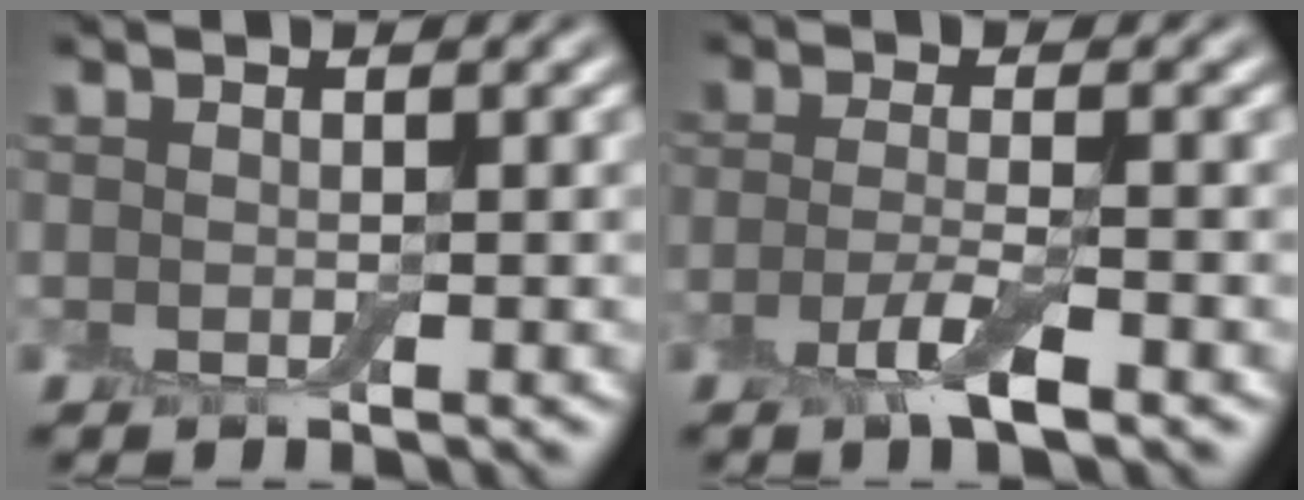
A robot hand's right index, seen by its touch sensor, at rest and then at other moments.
{"total": 3.1, "force": [-1.5, 0.7, 2.6], "torque": [-0.053, -0.002, -0.034]}